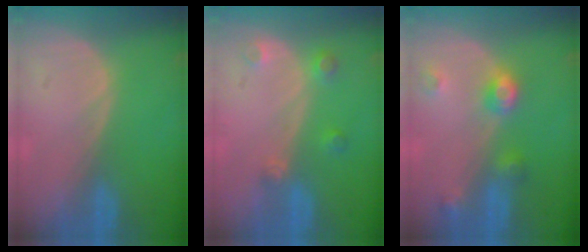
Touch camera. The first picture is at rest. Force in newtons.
{"total": 2.8, "press": 2.7, "slide": 0.7}
{"total": 4.6, "press": 4.1, "slide": 2.1}